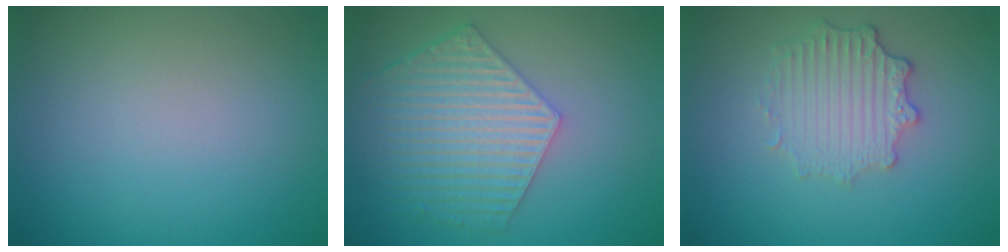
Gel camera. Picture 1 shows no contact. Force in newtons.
{"total": 6.4, "press": 4.9, "slide": 4.1}
{"total": 3.6, "press": 2.8, "slide": 2.2}